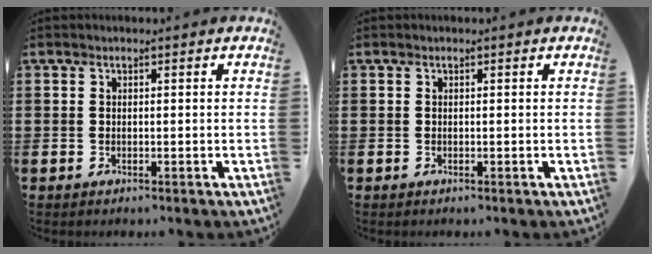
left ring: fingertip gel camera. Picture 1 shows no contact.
{"total": 0.0}